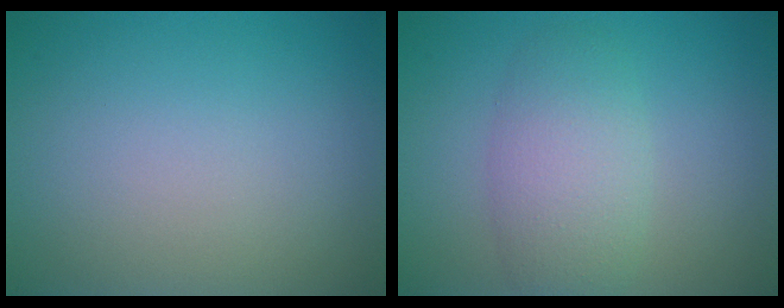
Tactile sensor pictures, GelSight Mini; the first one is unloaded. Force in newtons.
{"total": 4.2, "press": 4.2, "slide": 0.1}